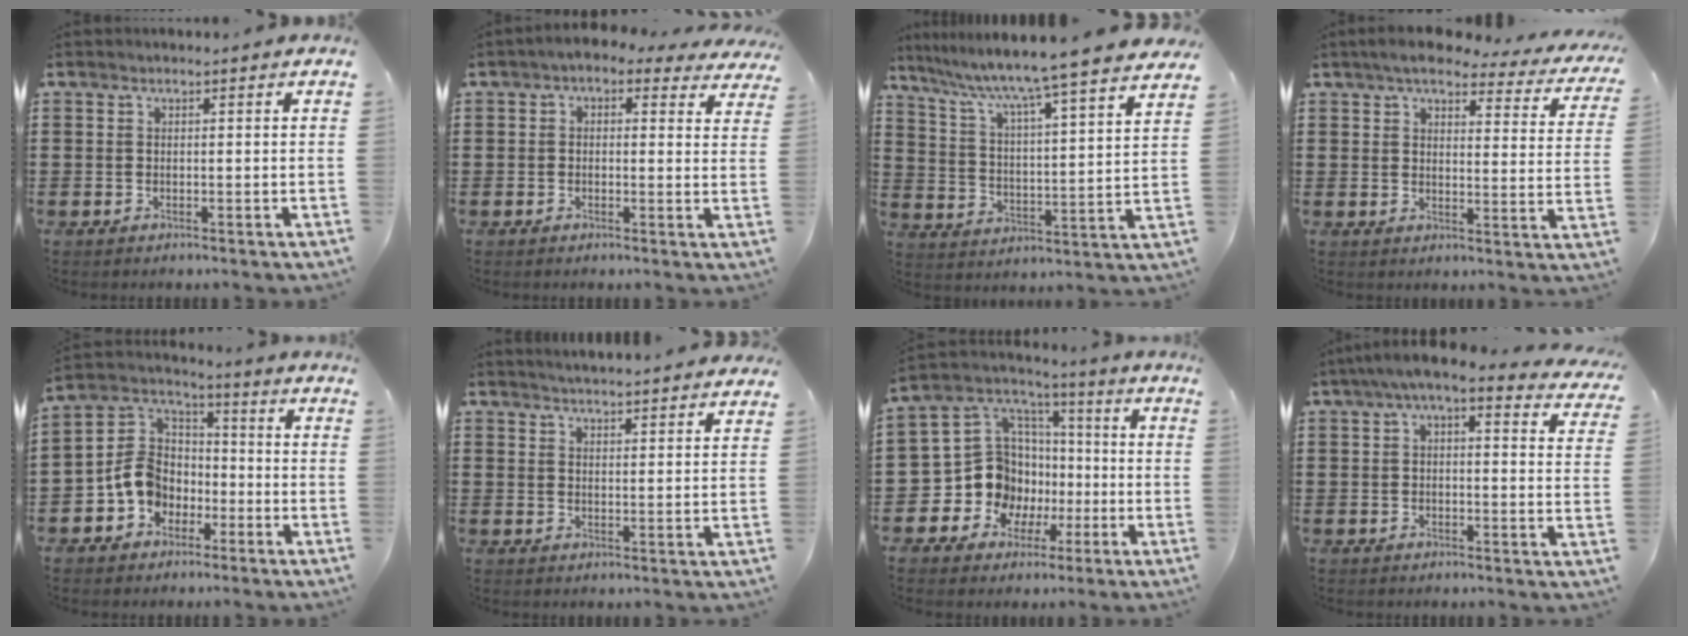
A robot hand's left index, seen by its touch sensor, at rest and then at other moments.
{"total": 1.7, "force": [0.6, 1.0, 1.3], "torque": [-0.030, 0.004, 0.006]}
{"total": 6.9, "force": [6.0, -1.2, 3.1], "torque": [-0.085, -0.054, 0.091]}
{"total": 5.8, "force": [5.0, 1.2, 2.8], "torque": [-0.066, -0.021, 0.085]}
{"total": 8.4, "force": [-3.0, 6.9, 3.6], "torque": [-0.116, 0.013, -0.066]}
{"total": 2.5, "force": [2.5, -0.3, 0.0], "torque": [-0.006, -0.008, 0.047]}
{"total": 11.9, "force": [-2.4, 10.8, 4.3], "torque": [-0.139, -0.006, -0.035]}
{"total": 5.7, "force": [4.3, 0.7, 3.7], "torque": [-0.085, -0.010, 0.075]}